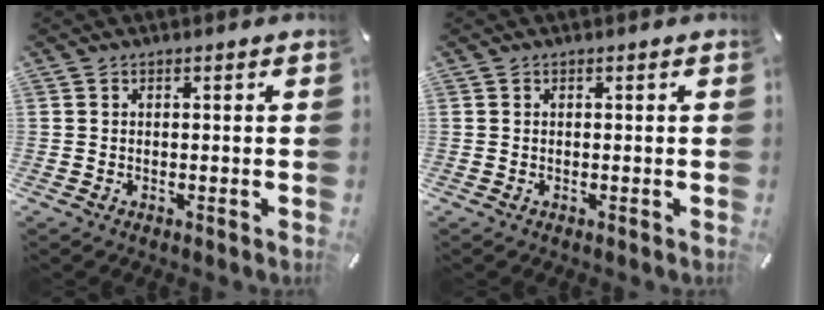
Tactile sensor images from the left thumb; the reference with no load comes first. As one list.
[{"total": 0.0}]